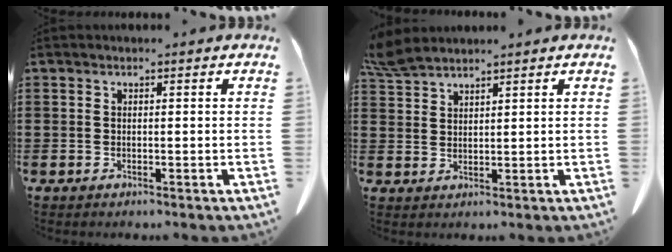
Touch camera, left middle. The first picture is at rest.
{"total": 4.0, "force": [3.6, 0.7, 1.6], "torque": [-0.043, -0.006, 0.068]}